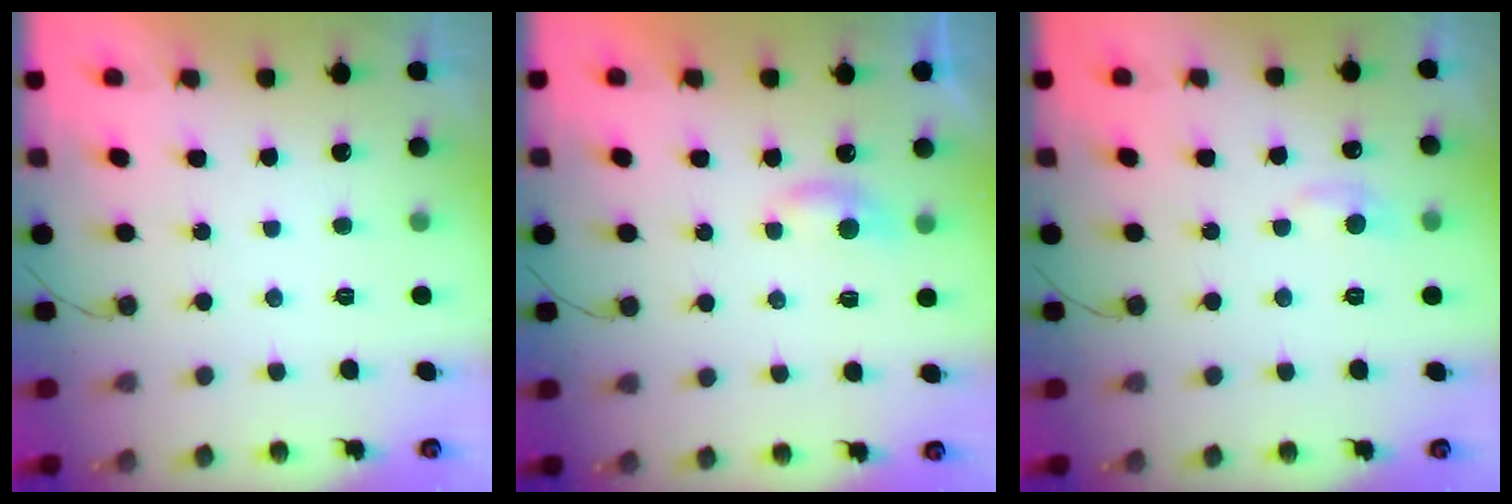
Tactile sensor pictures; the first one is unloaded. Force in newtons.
{"total": 5.4, "press": 5.4, "slide": 0.6}
{"total": 5.5, "press": 5.5, "slide": 0.7}